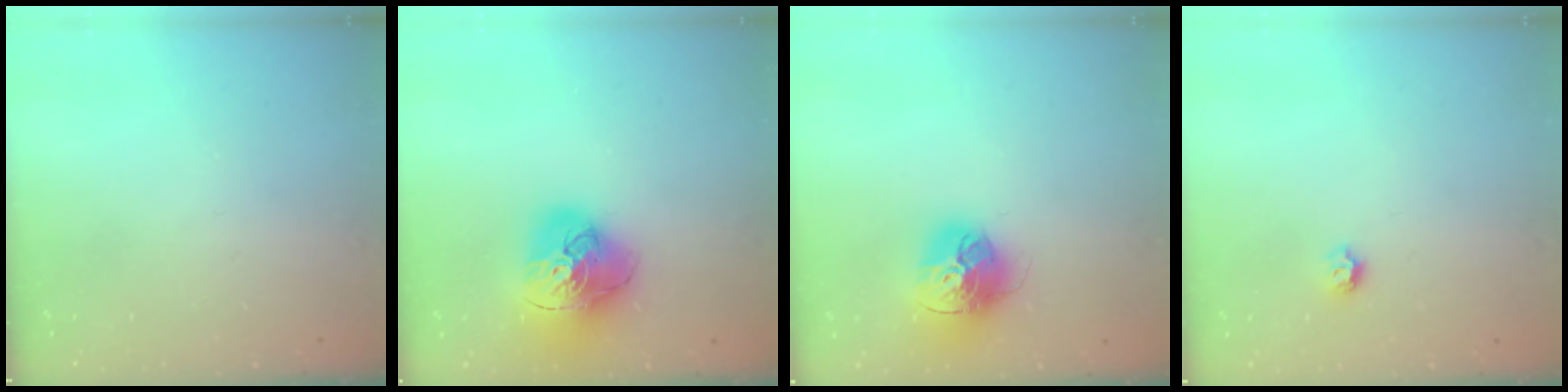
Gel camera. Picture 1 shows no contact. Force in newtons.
{"total": 18.6, "press": 18.5, "slide": 2.0}
{"total": 16.2, "press": 16.1, "slide": 1.6}
{"total": 5.5, "press": 5.5, "slide": 0.5}